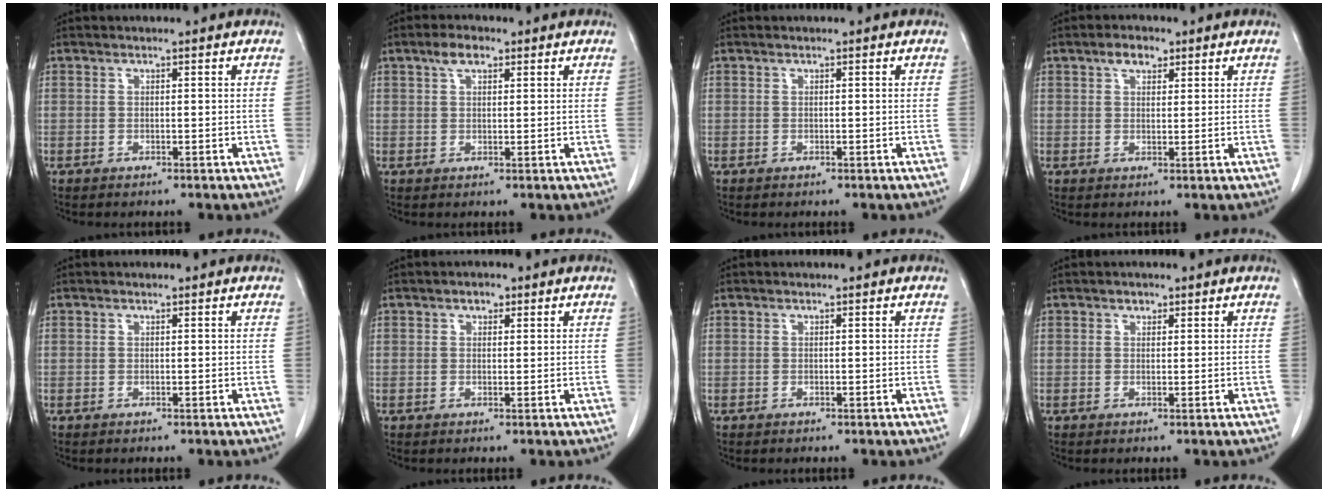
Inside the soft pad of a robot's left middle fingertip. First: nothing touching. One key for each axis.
{"total": 3.1, "fx": 1.9, "fy": 1.4, "fz": 2.1, "tx": -0.042, "ty": 0.008, "tz": 0.036}
{"total": 0.0}
{"total": 3.0, "fx": 1.9, "fy": 1.6, "fz": 1.7, "tx": -0.034, "ty": 0.008, "tz": 0.034}
{"total": 0.0}
{"total": 1.4, "fx": 0.9, "fy": 0.9, "fz": 0.7, "tx": -0.014, "ty": 0.002, "tz": 0.013}
{"total": 0.0}
{"total": 0.9, "fx": 0.6, "fy": 0.6, "fz": 0.2, "tx": -0.003, "ty": -0.004, "tz": 0.009}